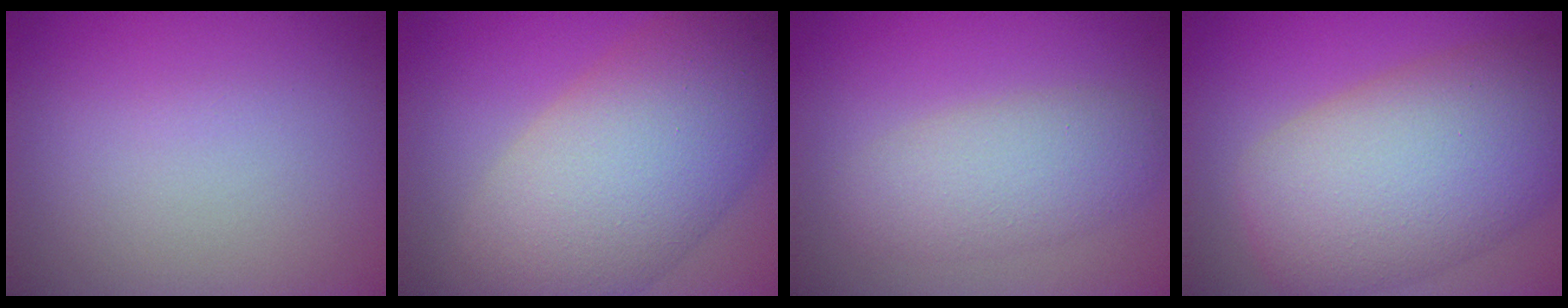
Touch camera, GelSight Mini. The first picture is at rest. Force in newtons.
{"total": 11.2, "press": 11.2, "slide": 0.3}
{"total": 4.0, "press": 4.0, "slide": 0.1}
{"total": 10.9, "press": 10.9, "slide": 0.5}